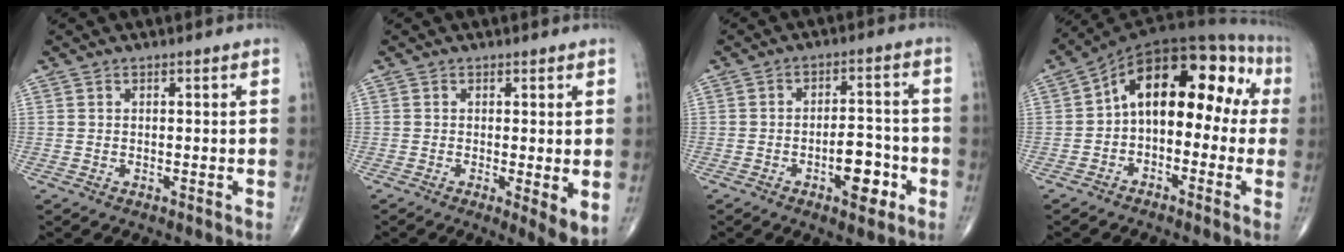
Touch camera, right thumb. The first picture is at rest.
{"total": 5.0, "force": [-0.5, 1.1, 4.8], "torque": [-0.074, -0.016, -0.010]}
{"total": 7.6, "force": [-3.1, 3.5, 6.1], "torque": [-0.070, 0.023, -0.046]}
{"total": 16.3, "force": [0.4, 9.6, 13.2], "torque": [-0.152, 0.066, -0.008]}